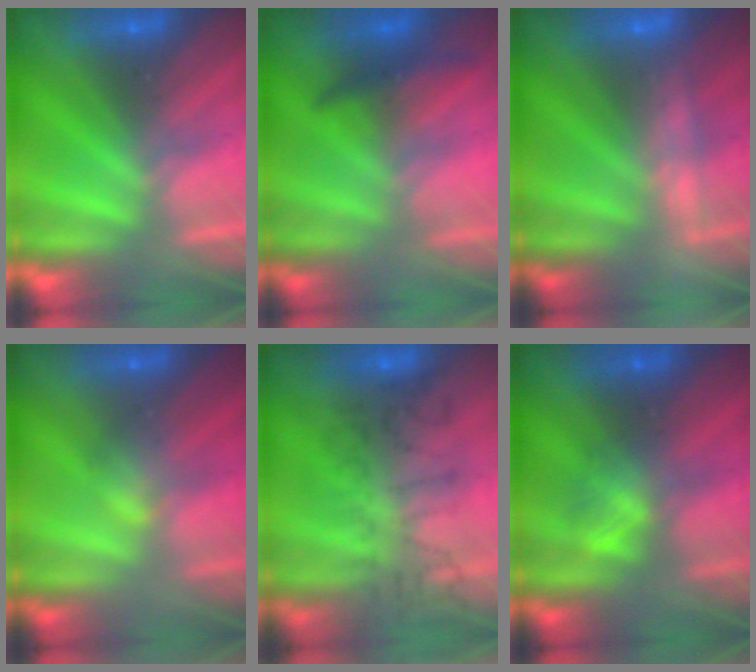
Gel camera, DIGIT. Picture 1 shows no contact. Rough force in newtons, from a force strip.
{"total": 1.3}
{"total": 2.3}
{"total": 2.7}
{"total": 5.4}
{"total": 2.1}